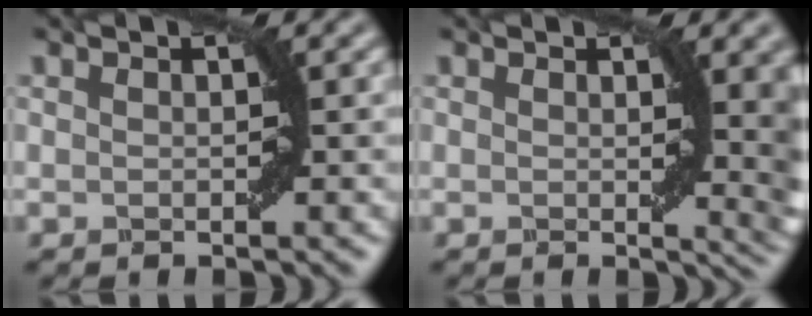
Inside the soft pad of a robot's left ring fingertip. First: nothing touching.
{"total": 6.4, "force": [0.9, 2.1, 6.0], "torque": [-0.043, -0.002, 0.016]}